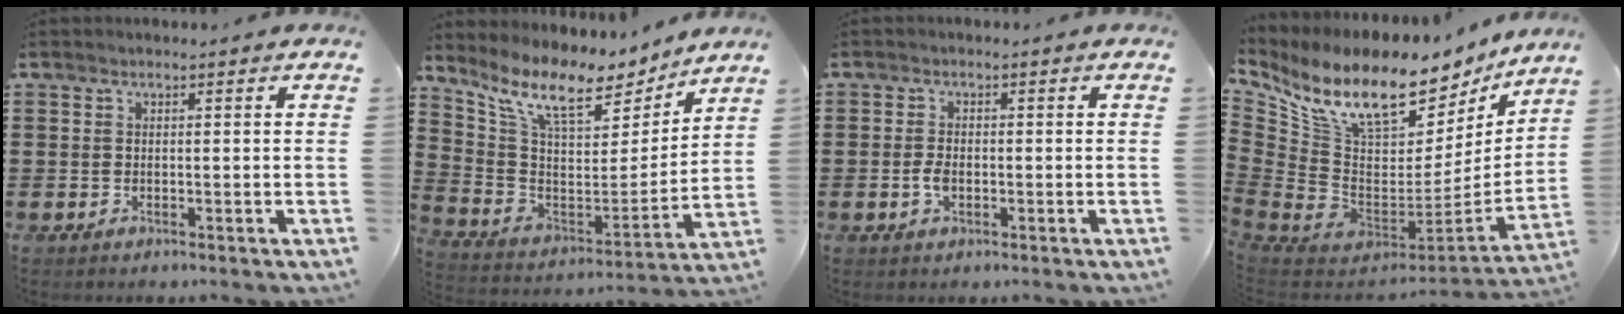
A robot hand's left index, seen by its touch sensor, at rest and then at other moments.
{"total": 10.4, "force": [7.6, 3.0, 6.4], "torque": [-0.150, -0.048, 0.126]}
{"total": 2.3, "force": [-0.5, 1.2, 1.9], "torque": [-0.051, -0.004, -0.013]}
{"total": 12.9, "force": [9.2, 5.8, 7.0], "torque": [-0.156, -0.078, 0.162]}